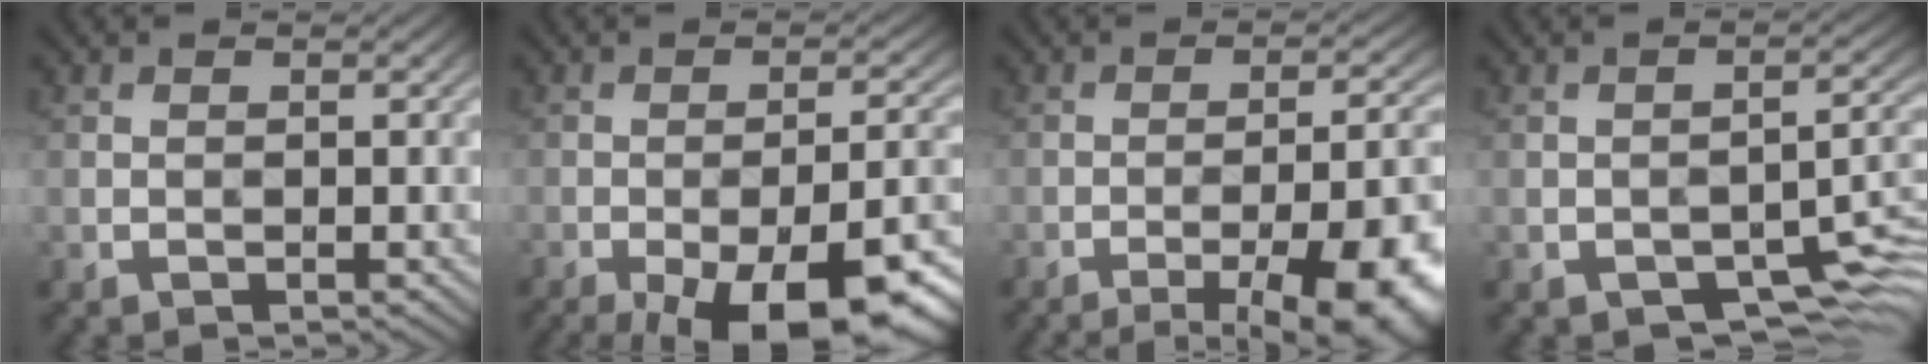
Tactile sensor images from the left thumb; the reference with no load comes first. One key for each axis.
{"total": 17.9, "fx": -10.6, "fy": 6.6, "fz": 12.7, "tx": -0.163, "ty": -0.015, "tz": -0.140}
{"total": 15.0, "fx": -8.1, "fy": 4.3, "fz": 11.9, "tx": -0.129, "ty": 0.011, "tz": -0.111}
{"total": 7.1, "fx": -3.8, "fy": 3.2, "fz": 5.0, "tx": -0.062, "ty": -0.011, "tz": -0.053}